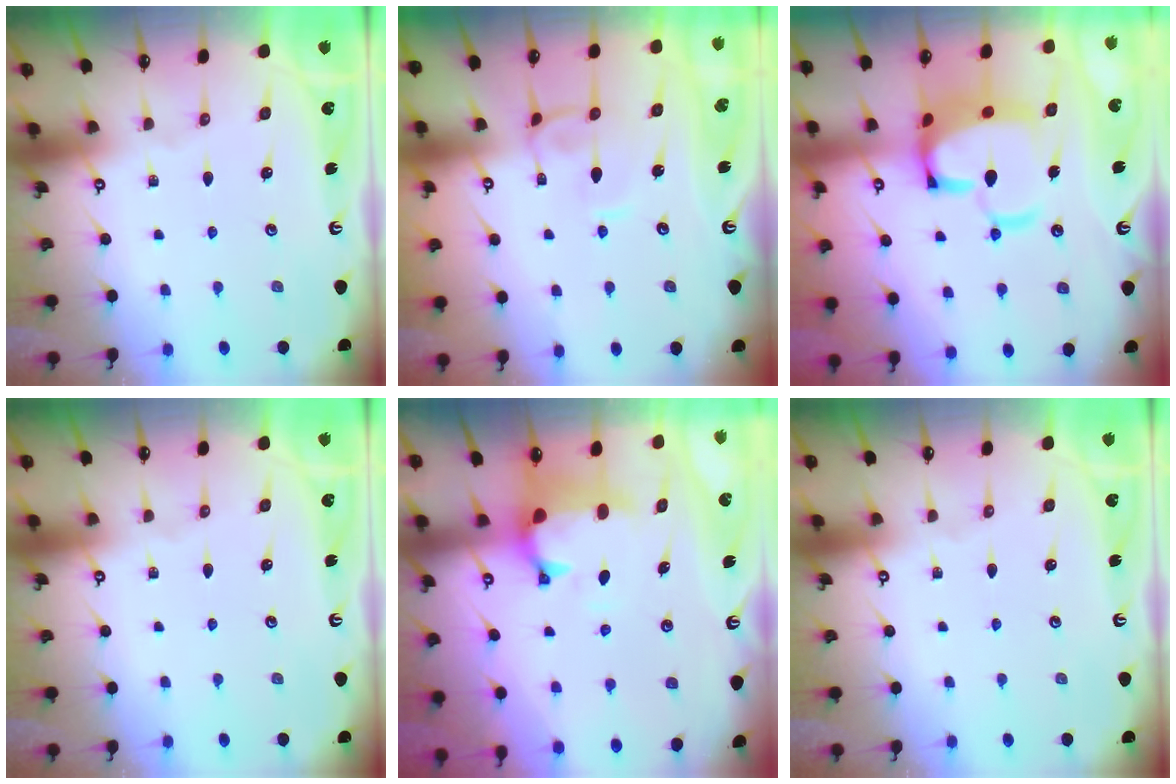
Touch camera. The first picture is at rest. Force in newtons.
{"total": 1.0, "press": 0.9, "slide": 0.5}
{"total": 13.4, "press": 13.3, "slide": 1.9}
{"total": 0.0}
{"total": 1.5, "press": 0.9, "slide": 1.2}
{"total": 0.0}